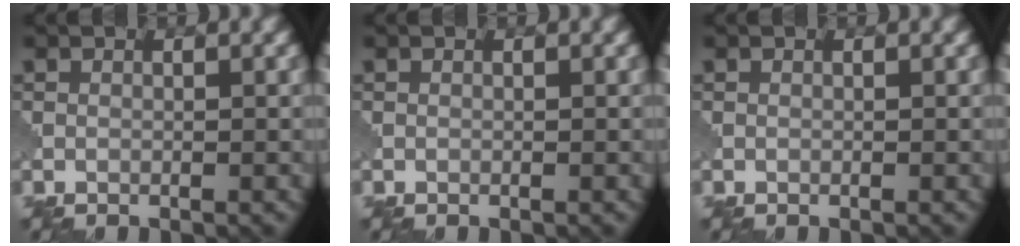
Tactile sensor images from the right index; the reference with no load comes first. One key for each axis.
{"total": 0.0}
{"total": 0.0}